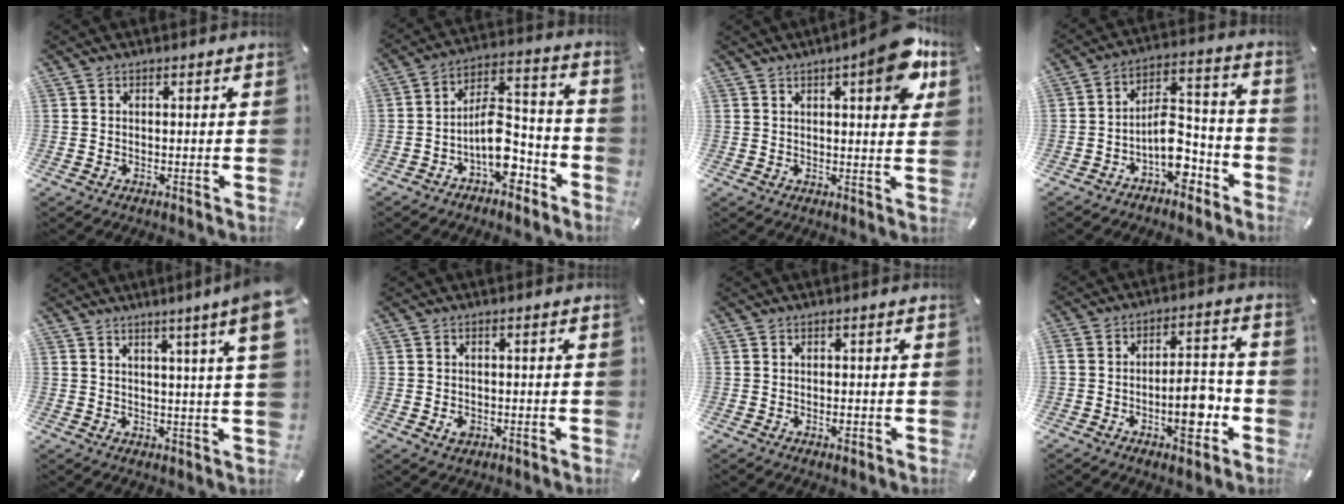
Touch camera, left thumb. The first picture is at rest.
{"total": 12.0, "force": [-5.2, 6.8, 8.3], "torque": [-0.132, 0.018, -0.094]}
{"total": 10.5, "force": [5.3, 2.7, 8.7], "torque": [-0.106, -0.027, 0.079]}
{"total": 10.8, "force": [-5.1, 6.5, 7.1], "torque": [-0.106, 0.021, -0.091]}
{"total": 8.5, "force": [4.4, -0.7, 7.3], "torque": [-0.113, -0.027, 0.065]}
{"total": 2.0, "force": [-0.6, 1.6, 1.0], "torque": [-0.018, 0.004, -0.011]}
{"total": 1.6, "force": [-0.5, 0.7, 1.4], "torque": [-0.024, 0.000, -0.008]}
{"total": 10.7, "force": [-3.9, 5.1, 8.6], "torque": [-0.119, 0.021, -0.062]}